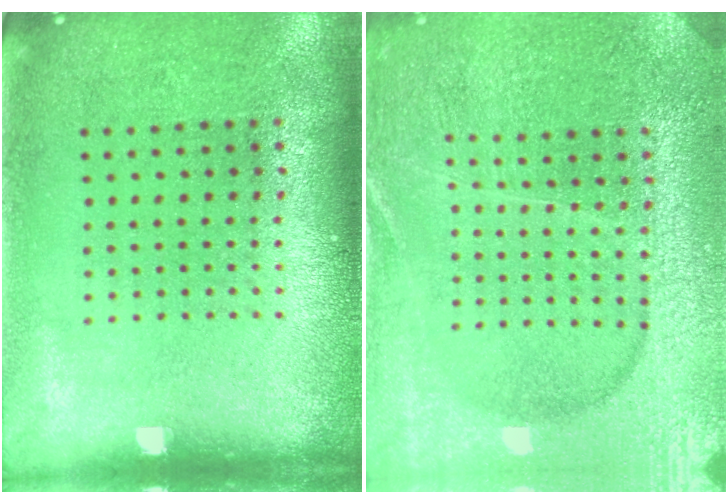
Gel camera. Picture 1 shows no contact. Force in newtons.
{"total": 4.1, "press": 4.0, "slide": 1.2}